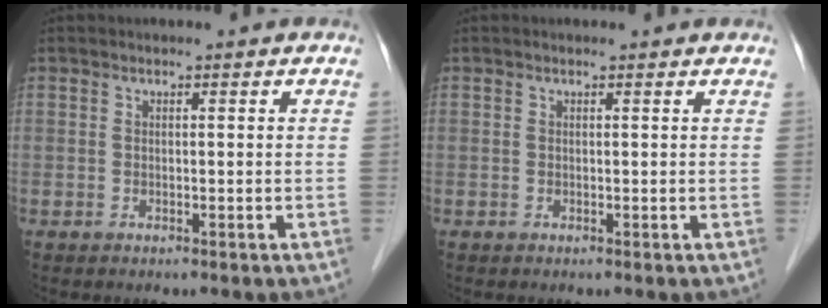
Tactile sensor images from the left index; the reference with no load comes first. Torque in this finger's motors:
{"motor_torque": [0.11, 0.01, -0.23, -0.02]}